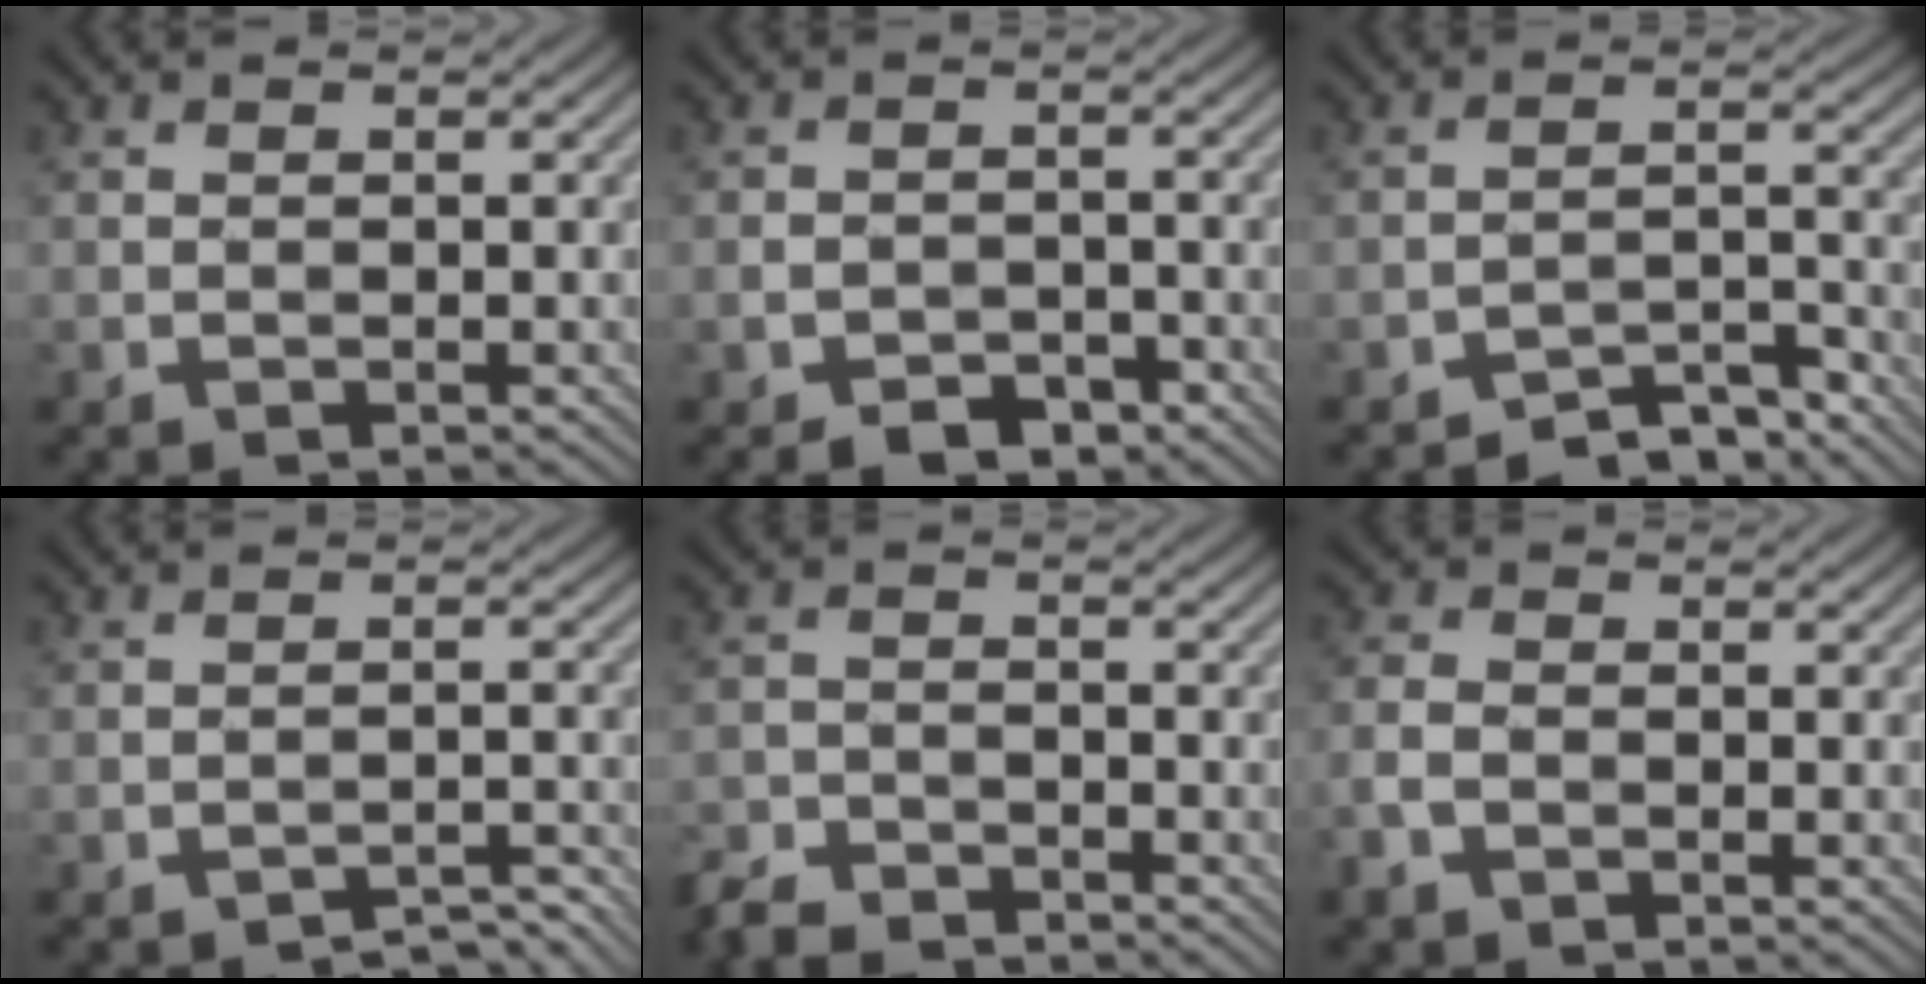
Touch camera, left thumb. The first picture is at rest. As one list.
[{"total": 4.0, "force": [-2.7, 2.4, 1.7], "torque": [-0.025, -0.002, -0.049]}, {"total": 5.7, "force": [-5.1, 1.4, 2.0], "torque": [-0.025, 0.006, -0.085]}, {"total": 3.3, "force": [-3.0, 0.6, 1.1], "torque": [-0.010, 0.009, -0.043]}, {"total": 4.6, "force": [-4.2, 1.5, 1.2], "torque": [-0.023, -0.007, -0.092]}, {"total": 3.4, "force": [-1.7, 2.3, 1.9], "torque": [-0.052, -0.004, -0.046]}]